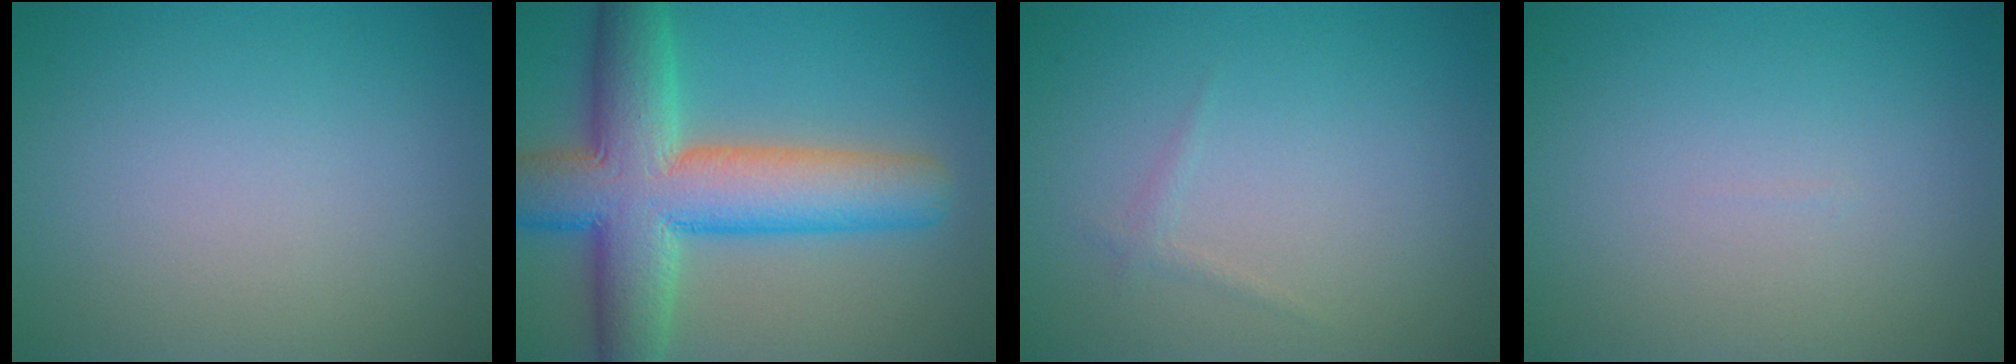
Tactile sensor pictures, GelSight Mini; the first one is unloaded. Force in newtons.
{"total": 11.7, "press": 11.7, "slide": 0.6}
{"total": 0.6, "press": 0.6, "slide": 0.1}
{"total": 0.0}